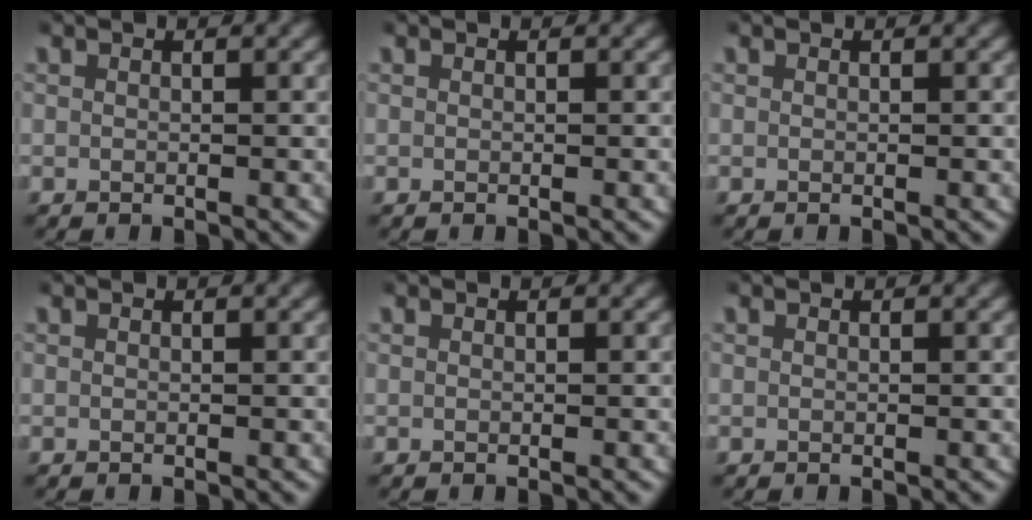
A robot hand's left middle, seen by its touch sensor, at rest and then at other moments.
{"total": 0.0}
{"total": 0.0}
{"total": 0.0}
{"total": 0.0}
{"total": 0.0}